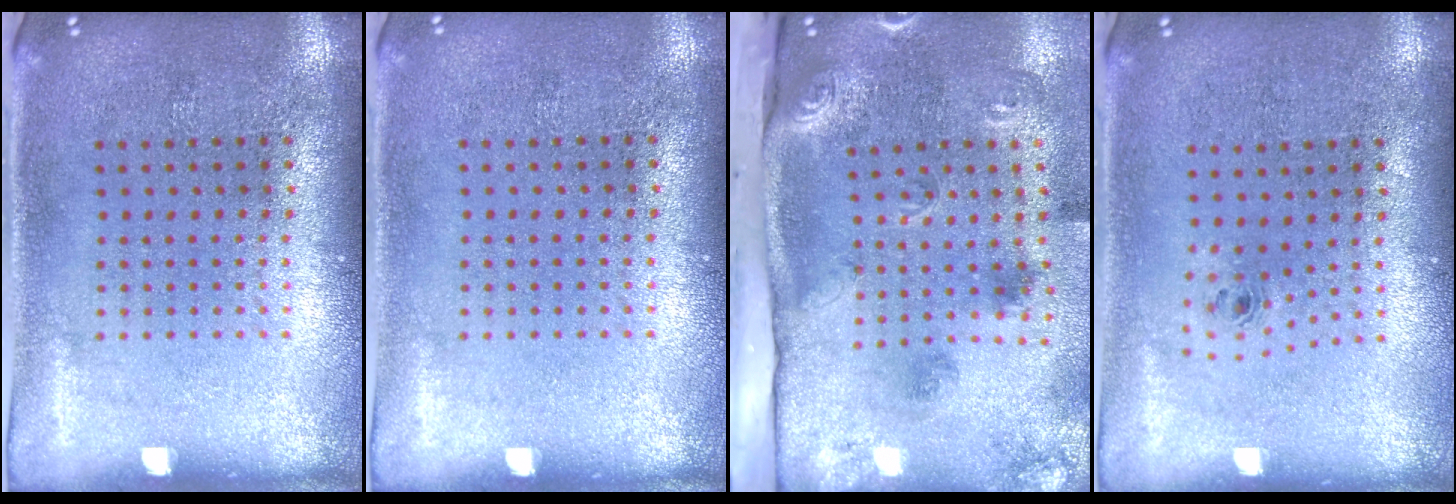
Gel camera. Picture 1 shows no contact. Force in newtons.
{"total": 0.0}
{"total": 3.3, "press": 2.1, "slide": 2.5}
{"total": 0.7, "press": 0.3, "slide": 0.7}